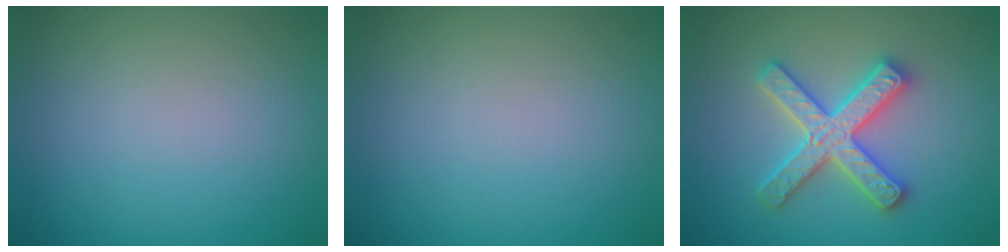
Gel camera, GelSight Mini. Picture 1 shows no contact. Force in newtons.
{"total": 0.0}
{"total": 5.0, "press": 4.9, "slide": 0.8}